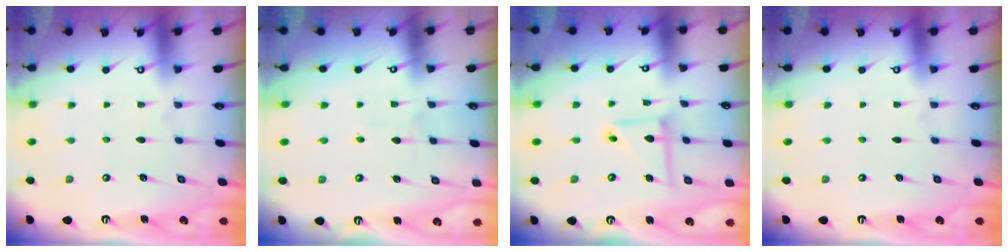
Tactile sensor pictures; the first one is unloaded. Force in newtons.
{"total": 2.8, "press": 2.8, "slide": 0.3}
{"total": 7.9, "press": 7.9, "slide": 0.6}
{"total": 0.0}